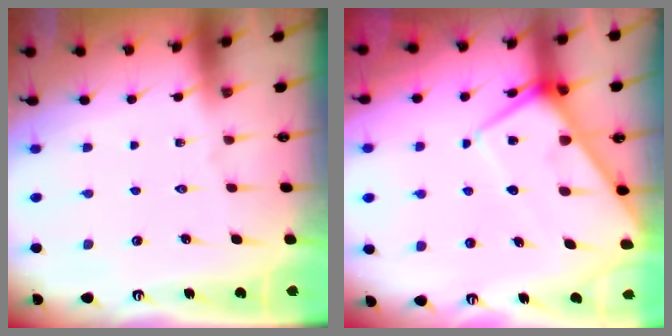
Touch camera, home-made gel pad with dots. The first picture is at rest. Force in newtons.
{"total": 10.8, "press": 10.7, "slide": 0.9}